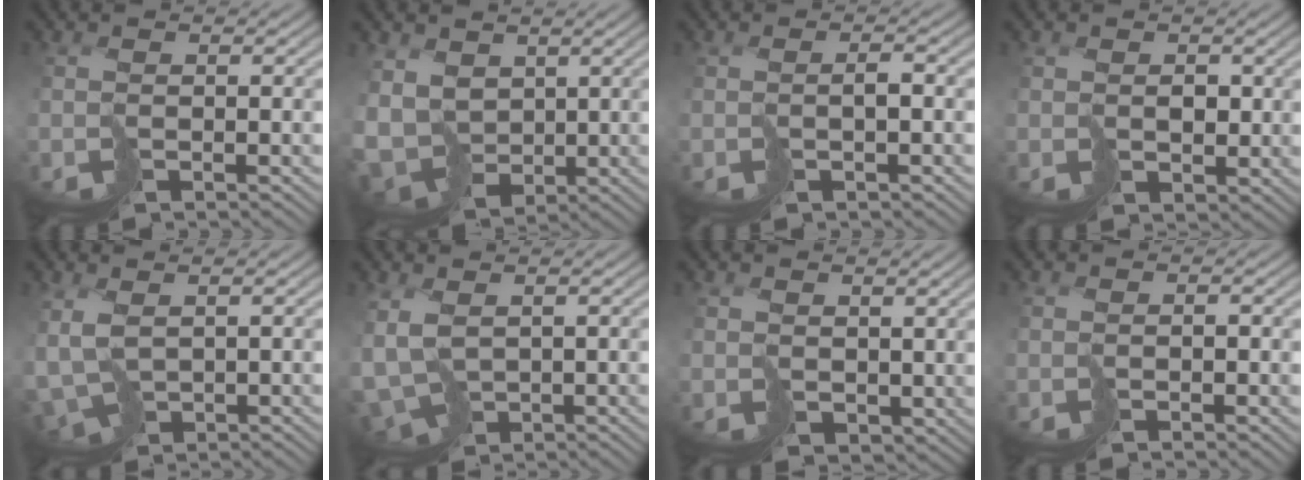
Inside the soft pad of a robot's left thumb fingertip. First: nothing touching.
{"total": 7.9, "force": [1.1, 6.4, 4.6], "torque": [-0.139, -0.019, 0.024]}
{"total": 1.0, "force": [-0.1, 0.2, 1.0], "torque": [-0.021, 0.004, -0.001]}
{"total": 2.1, "force": [1.3, 1.5, 0.8], "torque": [-0.006, 0.002, 0.035]}
{"total": 4.6, "force": [-0.2, 2.7, 3.8], "torque": [-0.102, -0.016, 0.002]}
{"total": 5.2, "force": [-0.6, 3.4, 3.9], "torque": [-0.106, -0.023, 0.001]}
{"total": 2.6, "force": [2.0, 1.5, 0.9], "torque": [-0.032, -0.004, 0.042]}
{"total": 0.0}